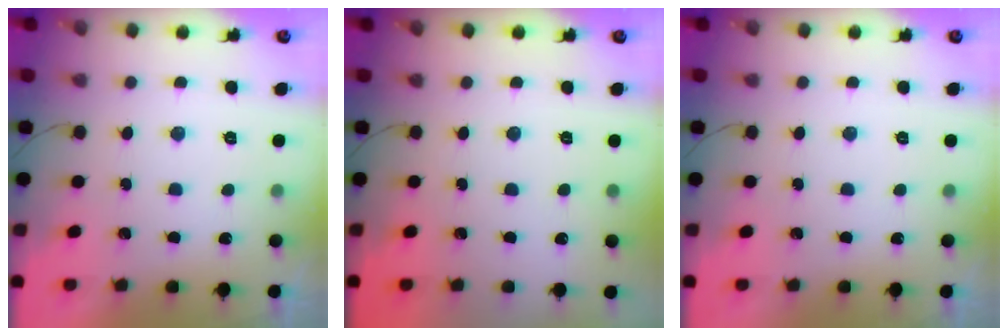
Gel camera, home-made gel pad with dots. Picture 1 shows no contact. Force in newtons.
{"total": 0.0}
{"total": 0.0}